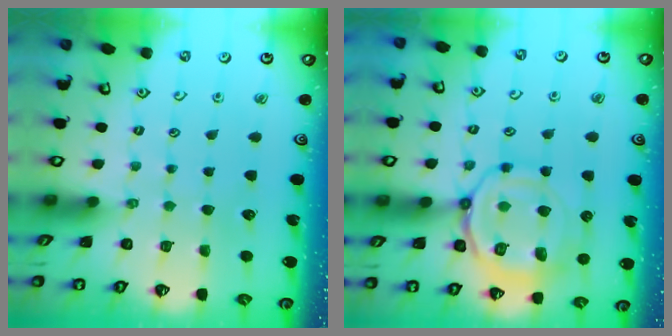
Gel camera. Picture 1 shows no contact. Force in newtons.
{"total": 14.2, "press": 14.1, "slide": 1.6}